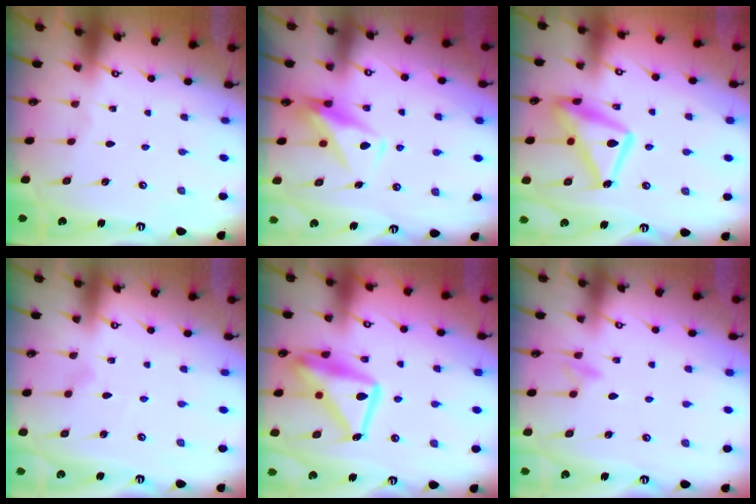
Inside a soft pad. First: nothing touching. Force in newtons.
{"total": 8.8, "press": 8.7, "slide": 0.9}
{"total": 18.3, "press": 18.2, "slide": 1.3}
{"total": 3.2, "press": 3.2, "slide": 0.1}
{"total": 19.8, "press": 19.7, "slide": 1.9}
{"total": 7.9, "press": 7.9, "slide": 0.8}